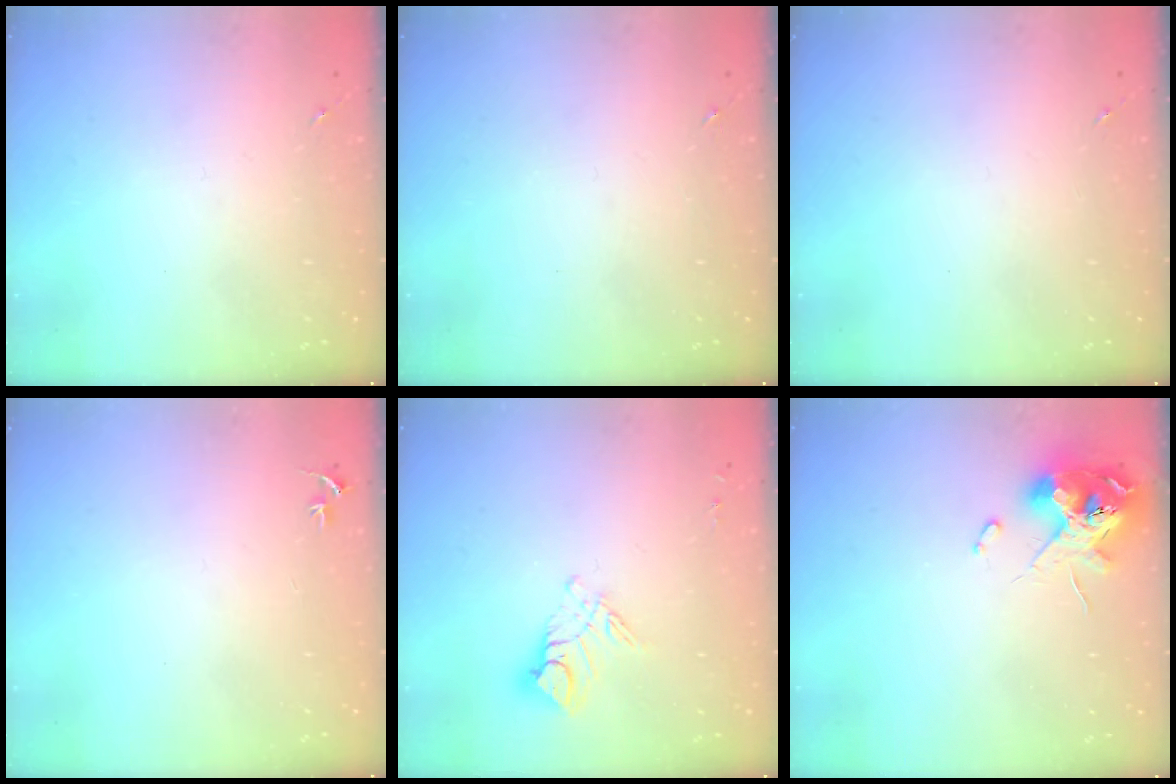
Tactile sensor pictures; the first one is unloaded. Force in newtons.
{"total": 0.0}
{"total": 0.0}
{"total": 2.7, "press": 2.7, "slide": 0.3}
{"total": 9.7, "press": 9.6, "slide": 0.8}
{"total": 11.9, "press": 11.8, "slide": 1.5}